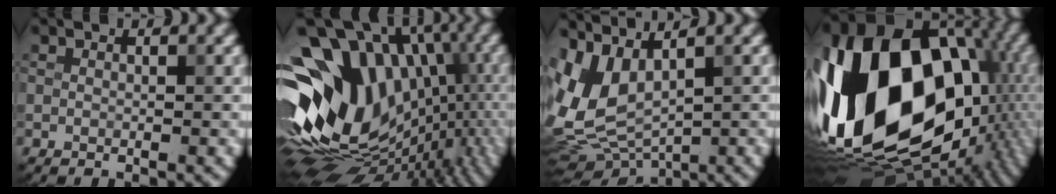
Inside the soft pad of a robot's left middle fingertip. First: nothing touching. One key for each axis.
{"total": 18.1, "fx": 1.5, "fy": 12.1, "fz": 13.4, "tx": -0.198, "ty": -0.007, "tz": 0.056}
{"total": 7.6, "fx": 1.4, "fy": 4.3, "fz": 6.1, "tx": -0.140, "ty": -0.010, "tz": 0.034}
{"total": 22.6, "fx": -0.5, "fy": 14.9, "fz": 17.0, "tx": -0.346, "ty": -0.040, "tz": 0.015}